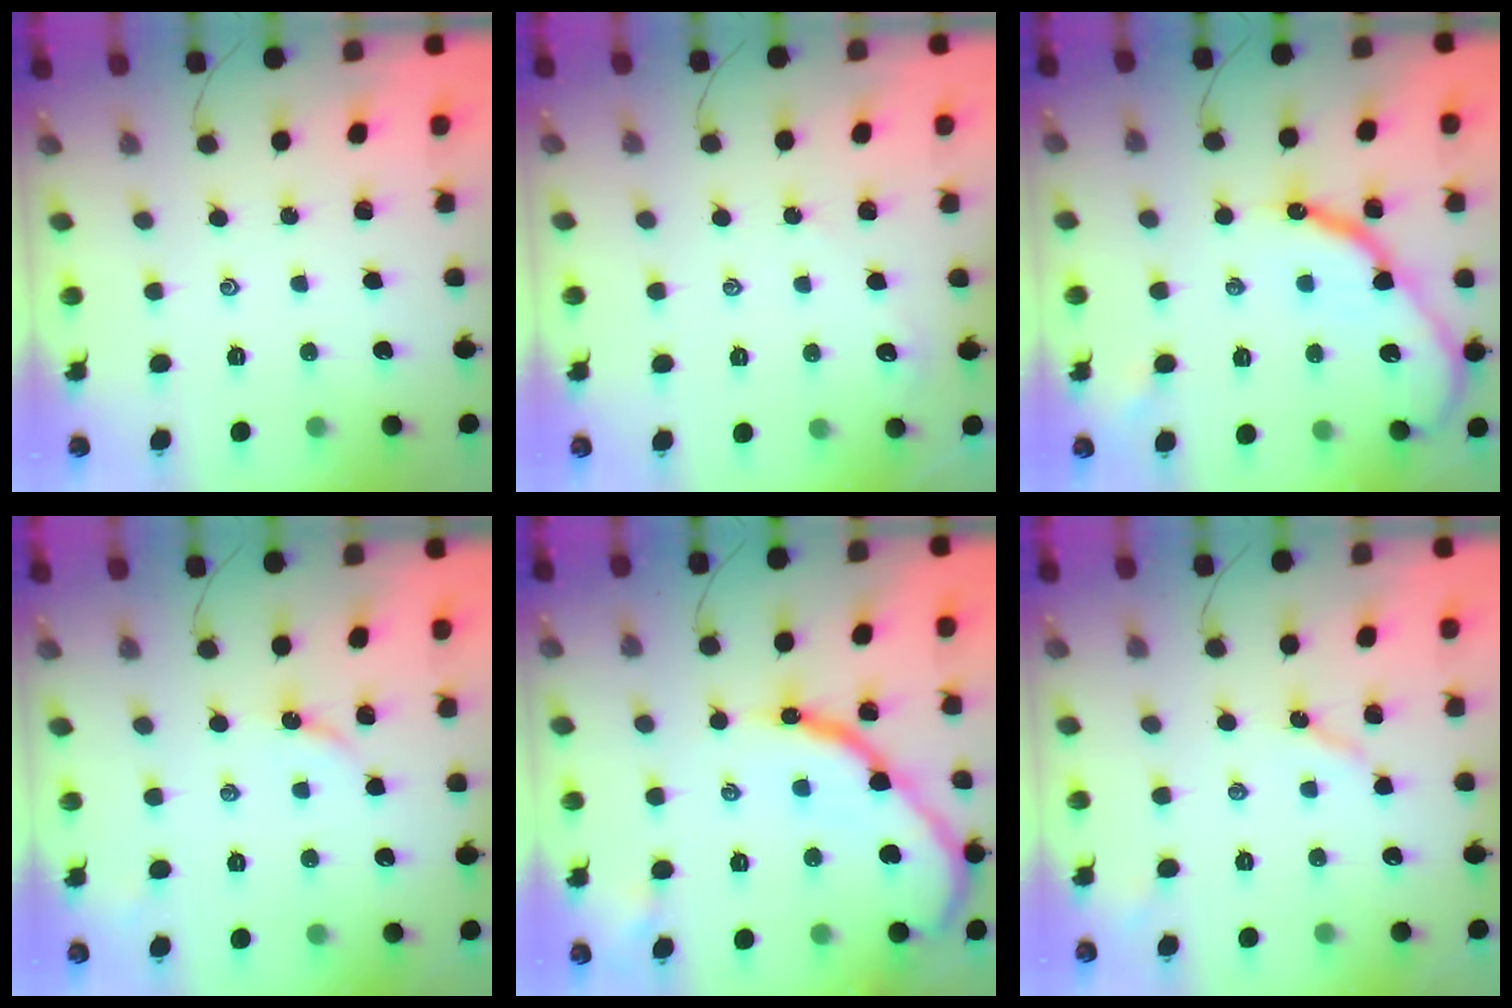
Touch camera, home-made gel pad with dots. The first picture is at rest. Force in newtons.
{"total": 1.4, "press": 1.4, "slide": 0.2}
{"total": 14.1, "press": 14.1, "slide": 1.0}
{"total": 2.6, "press": 2.6, "slide": 0.4}
{"total": 16.4, "press": 16.3, "slide": 1.8}
{"total": 2.9, "press": 2.9, "slide": 0.4}